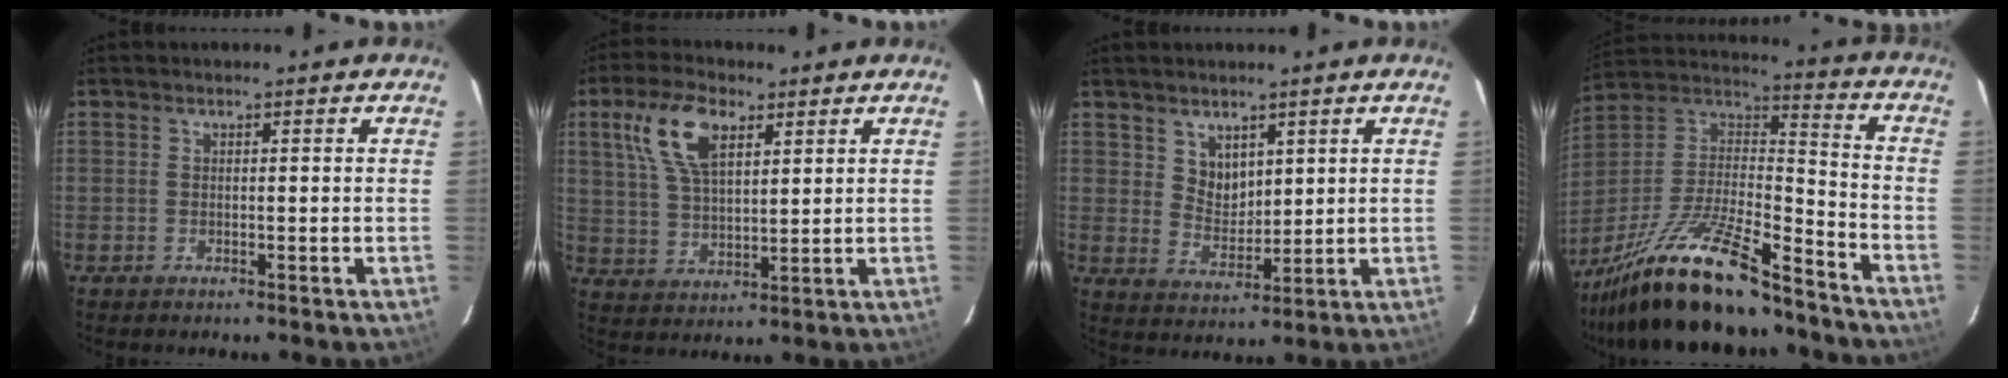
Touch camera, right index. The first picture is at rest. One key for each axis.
{"total": 10.8, "fx": 5.1, "fy": 5.0, "fz": 8.1, "tx": -0.162, "ty": 0.019, "tz": 0.102}
{"total": 5.0, "fx": 3.0, "fy": 3.4, "fz": 2.0, "tx": -0.025, "ty": 0.001, "tz": 0.064}
{"total": 25.1, "fx": -19.2, "fy": 6.0, "fz": 15.1, "tx": -0.299, "ty": -0.027, "tz": -0.321}